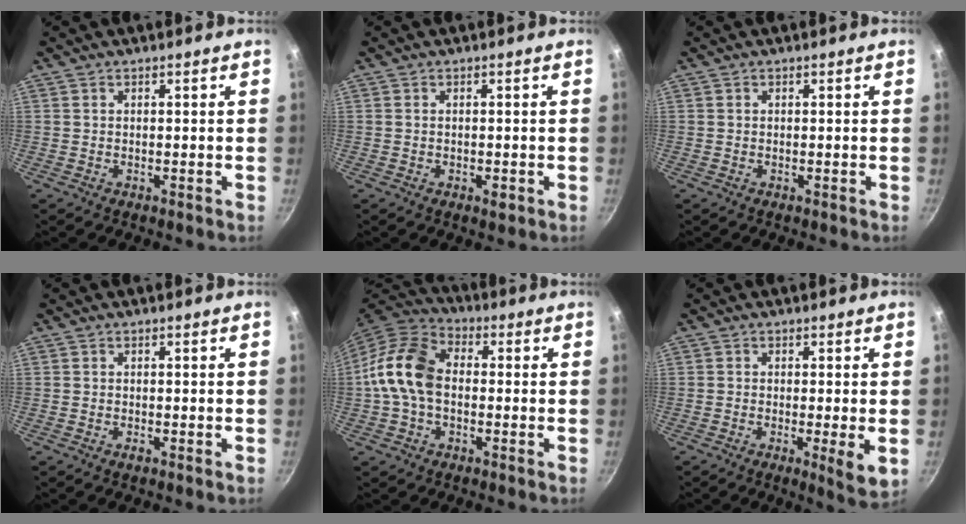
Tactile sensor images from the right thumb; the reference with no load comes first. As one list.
[{"total": 1.5, "force": [-0.5, 0.7, 1.2], "torque": [-0.019, -0.001, -0.009]}, {"total": 0.0}, {"total": 0.5, "force": [-0.3, 0.1, 0.4], "torque": [-0.008, 0.000, -0.008]}, {"total": 13.0, "force": [-0.4, 8.9, 9.4], "torque": [-0.156, 0.033, -0.027]}, {"total": 5.1, "force": [-0.9, 0.8, 5.0], "torque": [-0.080, -0.013, -0.012]}]